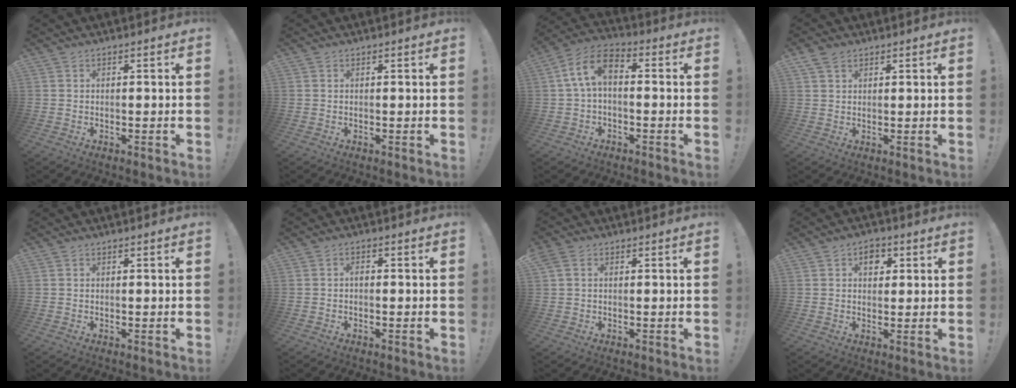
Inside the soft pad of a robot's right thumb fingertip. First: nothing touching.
{"total": 0.0}
{"total": 9.0, "force": [1.1, 5.1, 7.4], "torque": [-0.144, 0.007, 0.025]}
{"total": 3.7, "force": [2.4, 2.3, 1.5], "torque": [-0.030, -0.004, 0.047]}
{"total": 0.0}
{"total": 0.9, "force": [-0.4, 0.5, 0.7], "torque": [-0.013, 0.007, -0.009]}
{"total": 1.8, "force": [0.6, 1.3, 1.1], "torque": [-0.016, 0.002, 0.011]}
{"total": 4.7, "force": [1.6, 3.7, 2.4], "torque": [-0.019, -0.002, 0.023]}